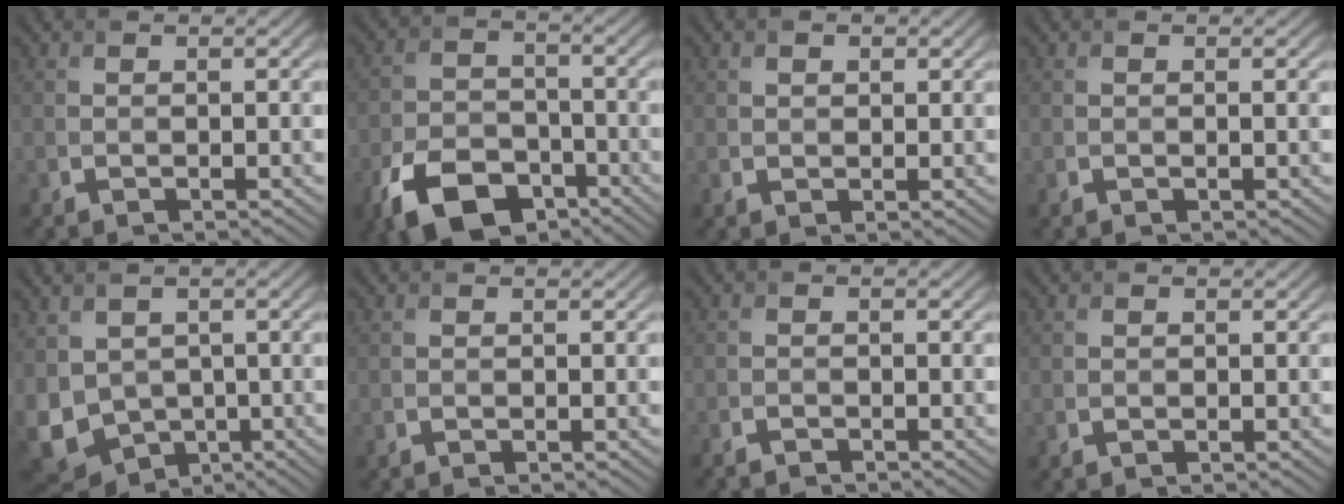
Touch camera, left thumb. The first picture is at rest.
{"total": 10.0, "force": [-6.0, 5.9, 5.4], "torque": [-0.118, -0.017, -0.115]}
{"total": 1.5, "force": [0.8, 1.0, 0.9], "torque": [-0.018, 0.000, 0.016]}
{"total": 0.0}
{"total": 10.0, "force": [-1.7, 7.3, 6.6], "torque": [-0.186, -0.028, -0.033]}
{"total": 0.0}
{"total": 1.9, "force": [-1.8, 0.4, 0.5], "torque": [-0.013, -0.008, -0.037]}
{"total": 0.0}